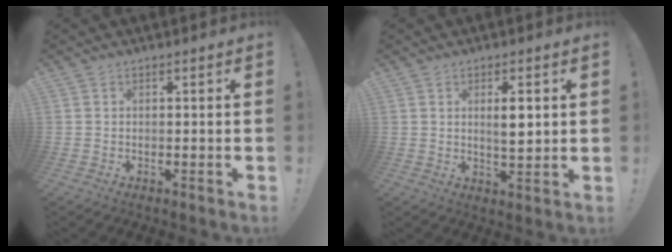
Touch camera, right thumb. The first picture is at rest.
{"total": 5.4, "force": [1.3, 1.6, 5.0], "torque": [-0.069, -0.012, 0.014]}